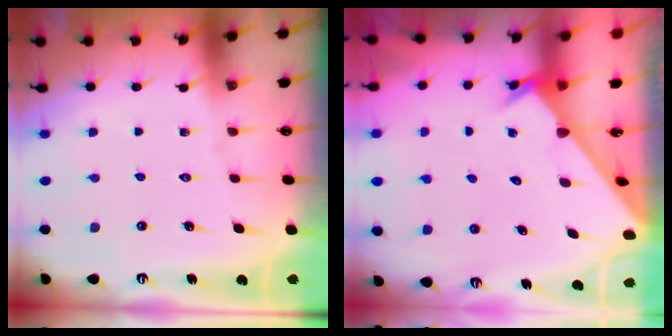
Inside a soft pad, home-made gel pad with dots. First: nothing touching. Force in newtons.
{"total": 2.4, "press": 2.4, "slide": 0.2}